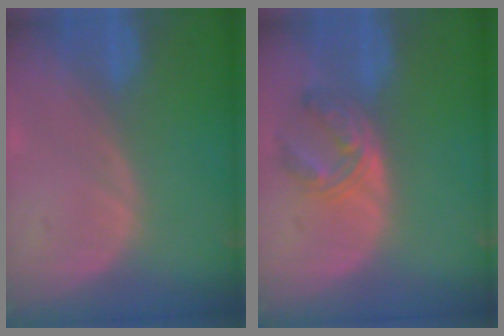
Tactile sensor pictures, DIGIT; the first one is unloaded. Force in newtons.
{"total": 5.4, "press": 5.1, "slide": 1.8}